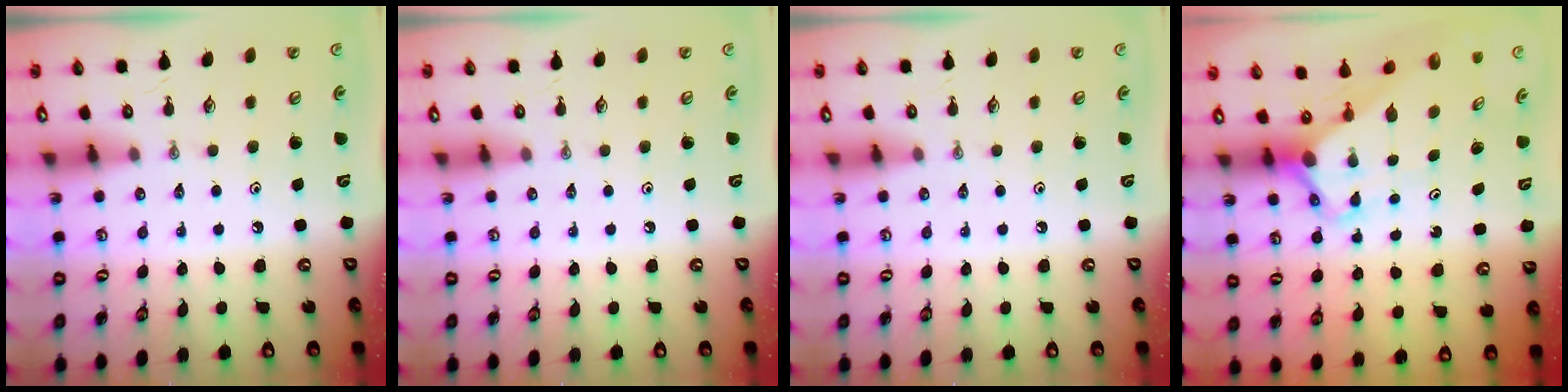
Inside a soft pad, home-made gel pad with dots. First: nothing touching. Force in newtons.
{"total": 0.0}
{"total": 0.0}
{"total": 3.6, "press": 3.6, "slide": 0.2}